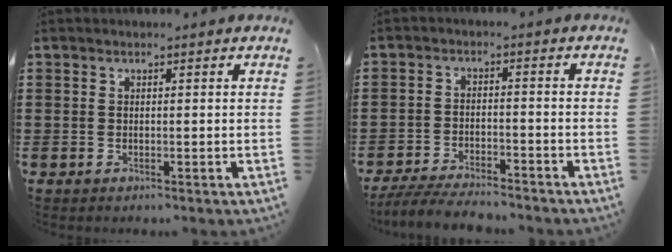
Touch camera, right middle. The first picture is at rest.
{"total": 5.1, "force": [-4.9, 0.6, 1.5], "torque": [-0.036, -0.004, -0.098]}